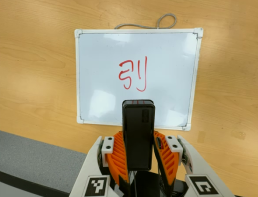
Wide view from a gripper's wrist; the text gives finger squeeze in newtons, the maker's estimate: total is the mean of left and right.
{"total": 5.0, "left": 3.8, "right": 6.3}